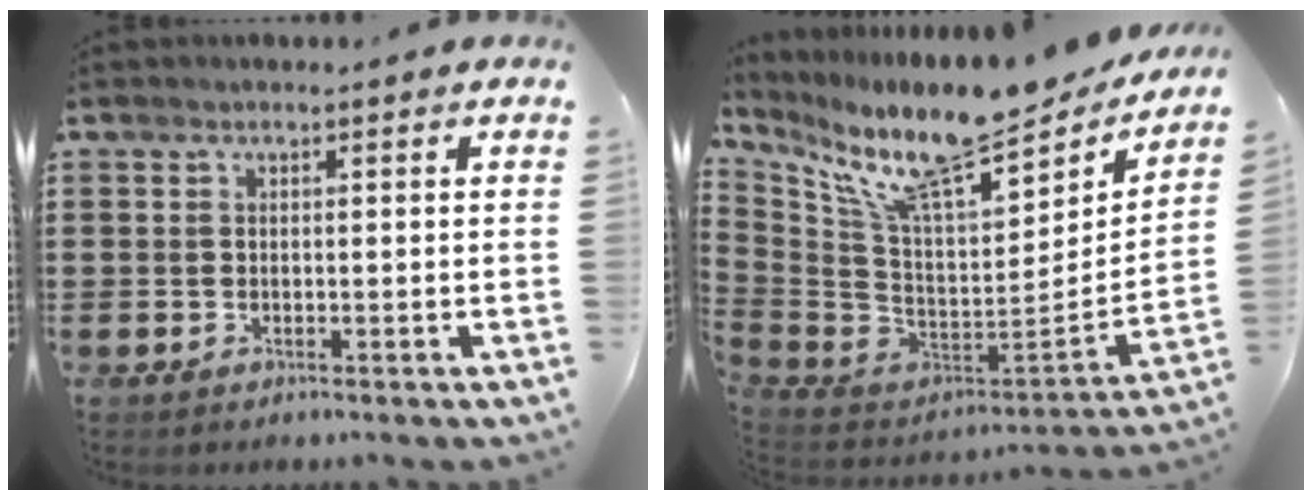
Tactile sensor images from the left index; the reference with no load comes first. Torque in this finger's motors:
{"motor_torque": [2.14, 0.00, 1.05, 0.21]}